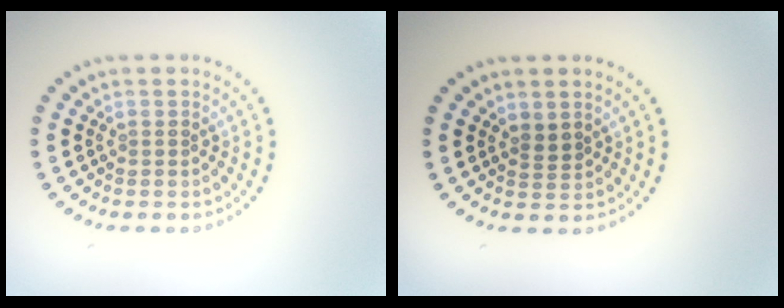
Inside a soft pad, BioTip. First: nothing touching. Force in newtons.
{"total": 1.2, "press": 0.9, "slide": 0.7}